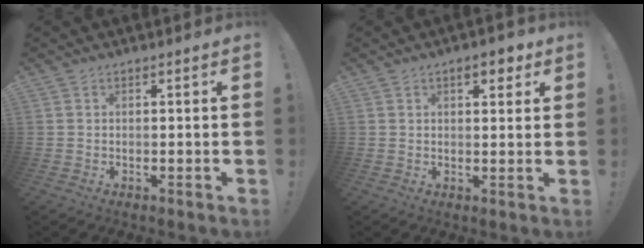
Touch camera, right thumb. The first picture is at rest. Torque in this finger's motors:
{"motor_torque": [-0.52, 0.55, 0.42, 0.38, 0.05]}